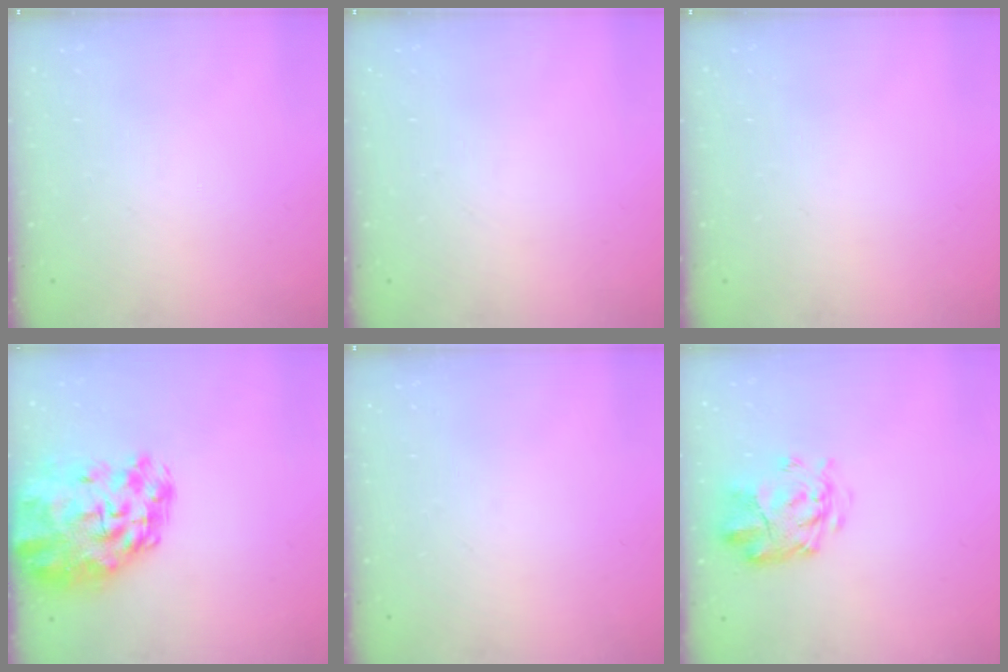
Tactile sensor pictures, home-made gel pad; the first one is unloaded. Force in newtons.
{"total": 0.0}
{"total": 0.0}
{"total": 15.8, "press": 15.0, "slide": 5.0}
{"total": 0.0}
{"total": 4.8, "press": 4.5, "slide": 1.7}